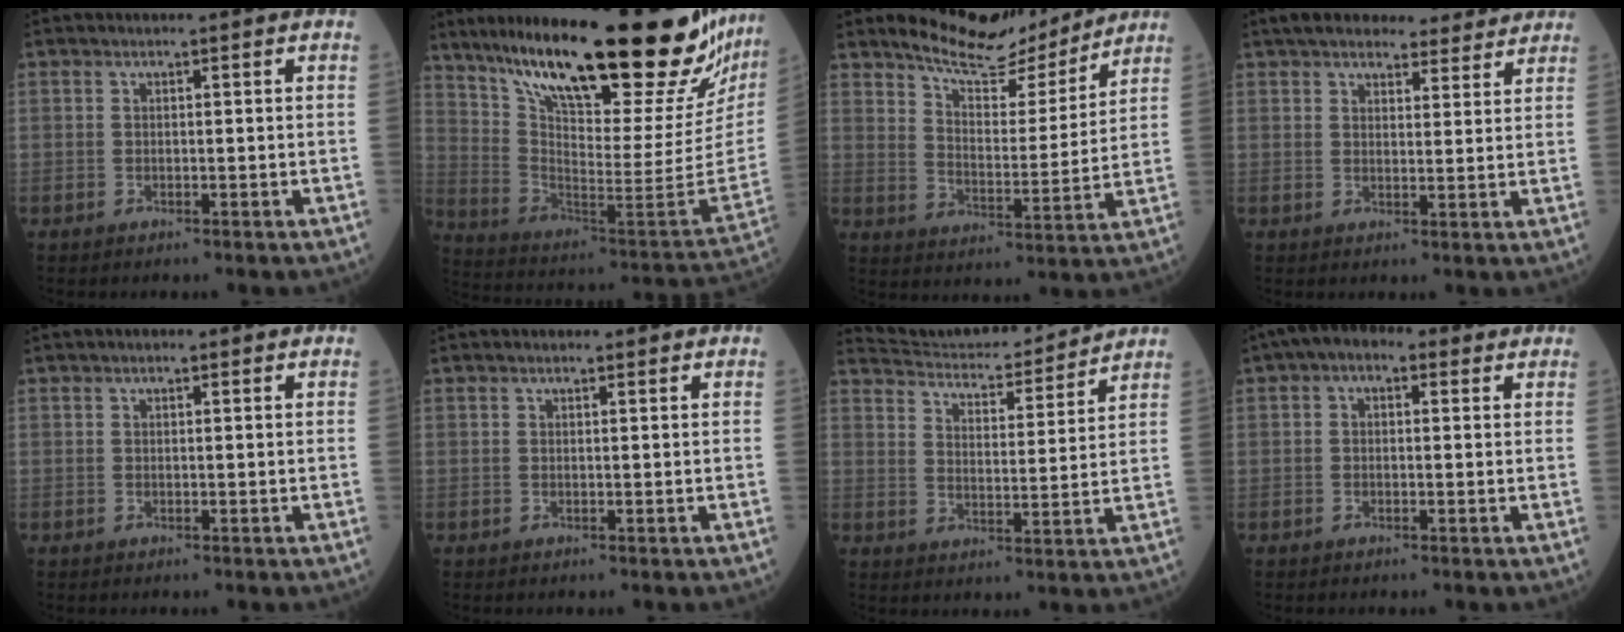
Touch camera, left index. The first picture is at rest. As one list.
[{"total": 33.4, "force": [25.8, 4.8, 20.7], "torque": [-0.328, -0.069, 0.375]}, {"total": 11.1, "force": [10.5, 2.5, 2.8], "torque": [-0.054, -0.006, 0.167]}, {"total": 12.0, "force": [10.6, 3.7, 4.2], "torque": [-0.043, 0.026, 0.136]}, {"total": 1.2, "force": [0.8, 0.5, 0.8], "torque": [-0.018, 0.008, 0.007]}, {"total": 1.8, "force": [1.5, 0.5, 0.8], "torque": [-0.012, 0.016, 0.021]}, {"total": 15.4, "force": [14.9, 1.9, 3.3], "torque": [-0.054, 0.003, 0.213]}, {"total": 5.4, "force": [2.8, 3.1, 3.5], "torque": [-0.055, 0.038, 0.035]}]